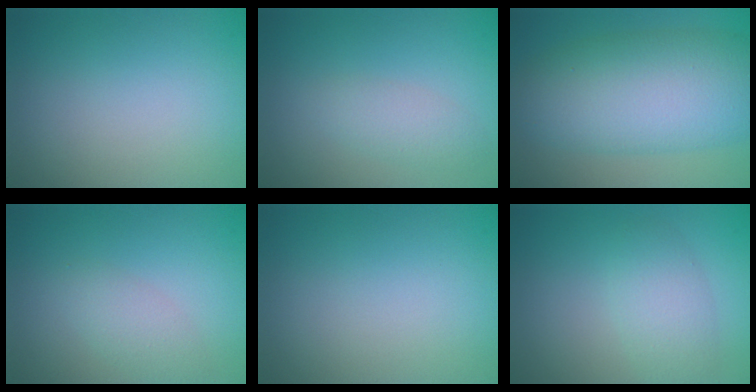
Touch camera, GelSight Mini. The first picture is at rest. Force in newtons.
{"total": 1.8, "press": 1.8, "slide": 0.1}
{"total": 10.2, "press": 10.2, "slide": 0.1}
{"total": 2.0, "press": 2.0, "slide": 0.1}
{"total": 0.0}
{"total": 3.0, "press": 3.0, "slide": 0.1}